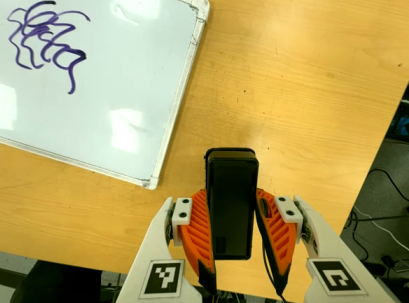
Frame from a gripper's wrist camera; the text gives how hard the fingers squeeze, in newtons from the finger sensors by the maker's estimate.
{"total": 4.5, "left": 2.9, "right": 6.1}